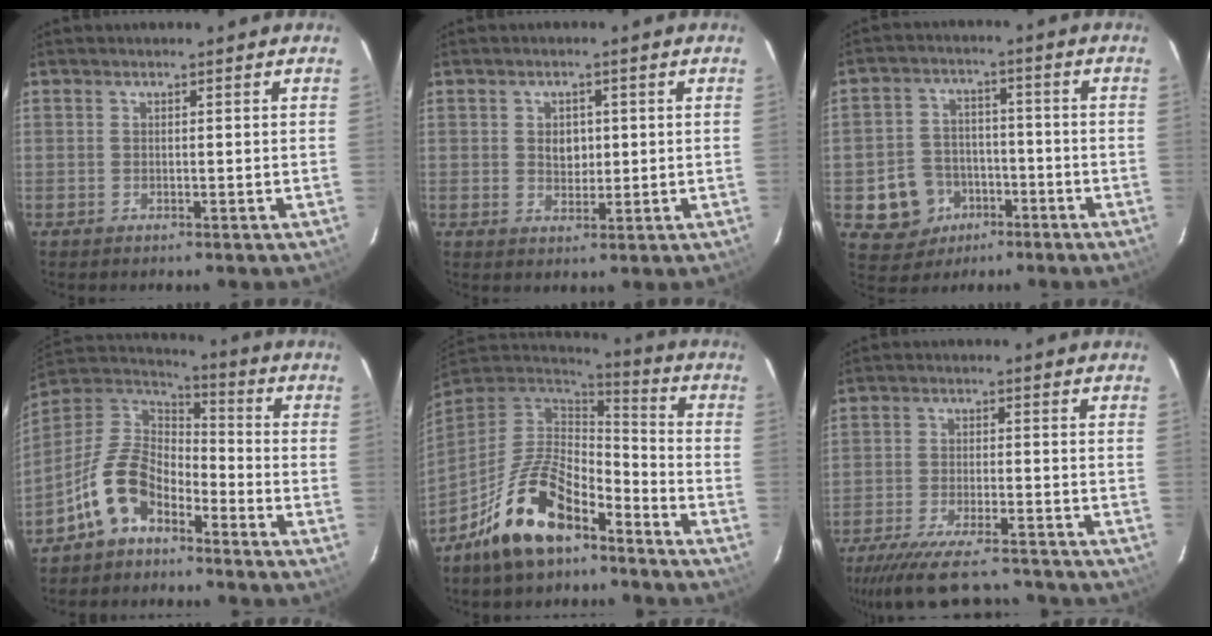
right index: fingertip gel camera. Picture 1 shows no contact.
{"total": 3.4, "force": [0.4, 2.8, 1.9], "torque": [-0.029, 0.006, 0.008]}
{"total": 9.5, "force": [-4.1, 8.3, 1.9], "torque": [-0.063, 0.029, -0.046]}
{"total": 12.2, "force": [-7.0, 7.3, 6.9], "torque": [-0.155, 0.023, -0.137]}
{"total": 16.6, "force": [-10.6, 7.1, 10.6], "torque": [-0.217, 0.002, -0.193]}
{"total": 15.5, "force": [-13.7, 2.9, 6.5], "torque": [-0.143, -0.021, -0.214]}